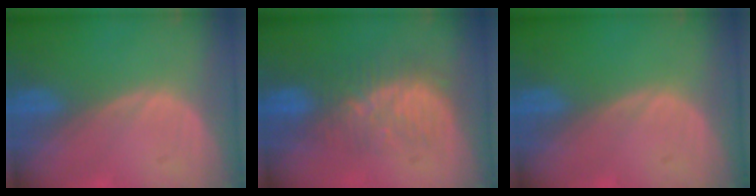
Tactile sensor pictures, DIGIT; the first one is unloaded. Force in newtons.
{"total": 8.3, "press": 7.8, "slide": 2.8}
{"total": 0.0}